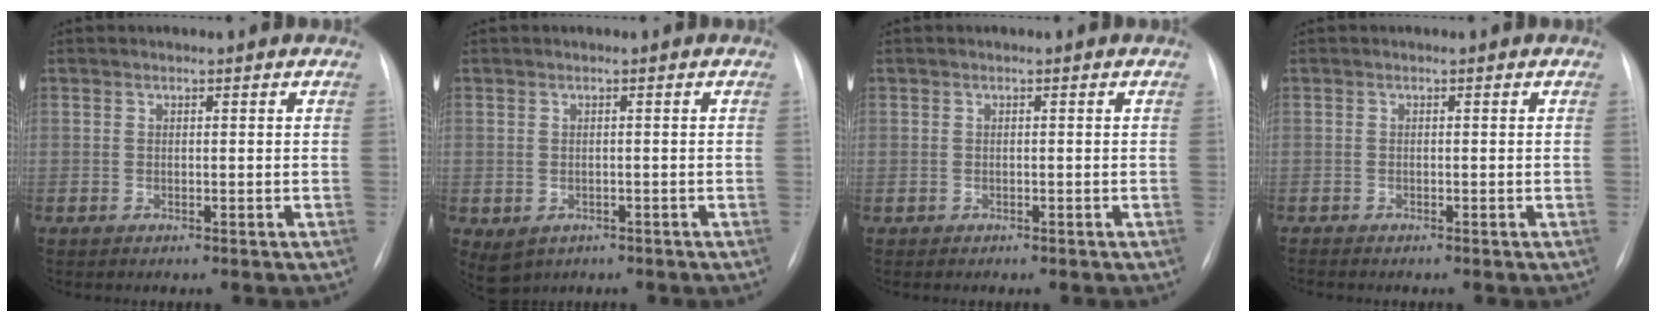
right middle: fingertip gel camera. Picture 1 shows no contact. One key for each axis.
{"total": 3.3, "fx": -1.5, "fy": 2.7, "fz": 1.2, "tx": -0.019, "ty": 0.000, "tz": -0.010}
{"total": 0.6, "fx": -0.3, "fy": 0.5, "fz": -0.1, "tx": -0.006, "ty": 0.005, "tz": -0.006}
{"total": 0.6, "fx": -0.5, "fy": -0.2, "fz": 0.1, "tx": -0.003, "ty": -0.002, "tz": -0.010}